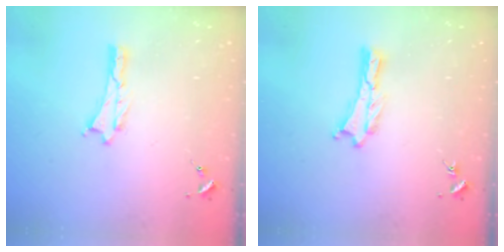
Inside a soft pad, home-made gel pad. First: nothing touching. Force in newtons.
{"total": 0.0}